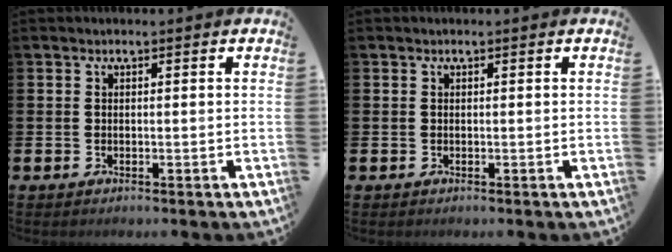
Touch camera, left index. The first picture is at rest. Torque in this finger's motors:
{"motor_torque": [0.00, 0.00, 0.00, 0.00]}